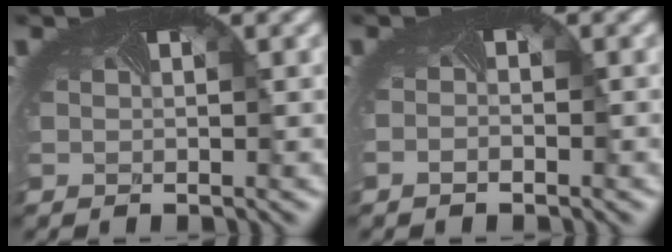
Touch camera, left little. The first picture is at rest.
{"total": 0.9, "force": [-0.9, 0.0, 0.1], "torque": [-0.012, -0.015, -0.009]}